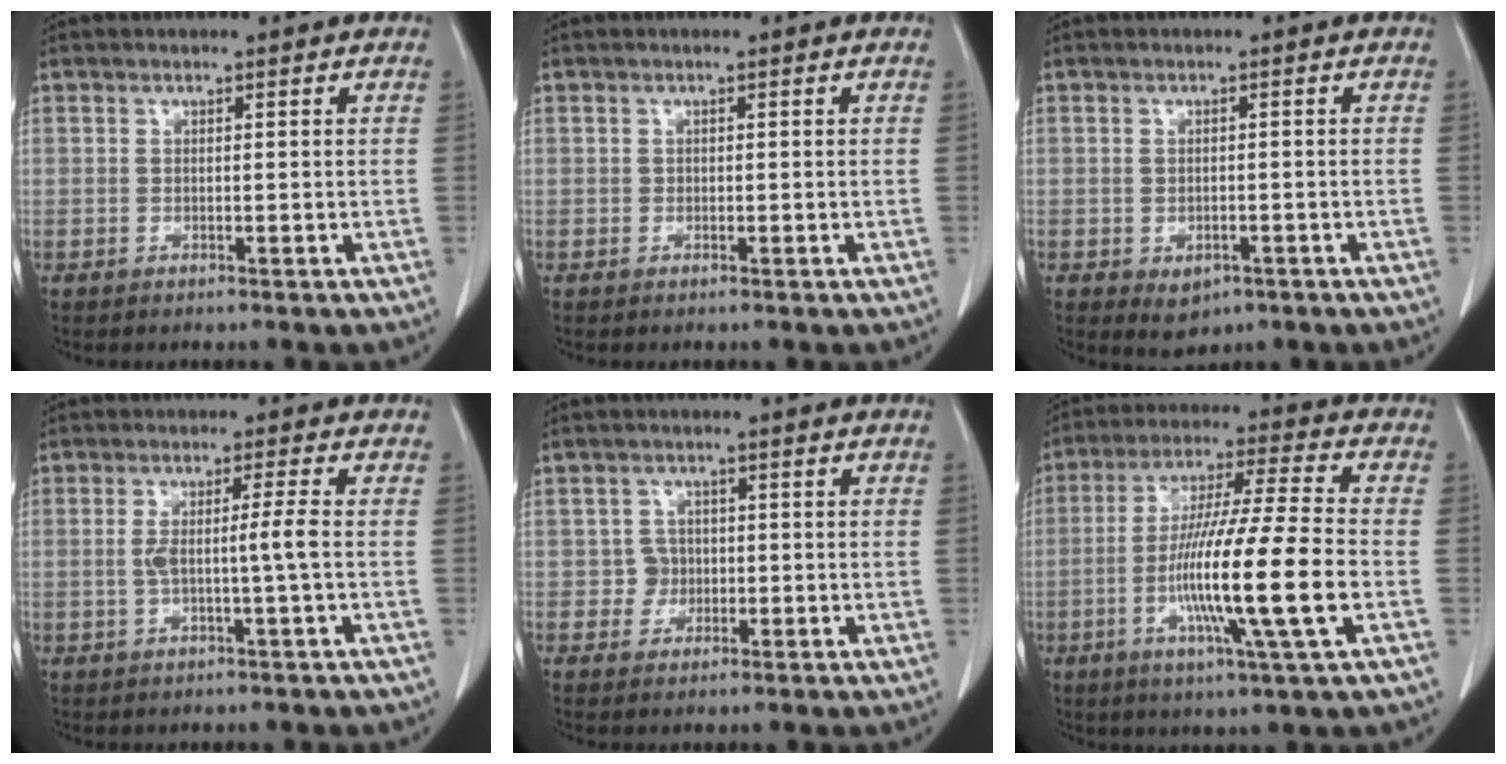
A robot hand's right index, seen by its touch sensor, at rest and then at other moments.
{"total": 0.0}
{"total": 3.0, "force": [-1.5, 2.0, 1.7], "torque": [-0.020, -0.002, -0.007]}
{"total": 4.0, "force": [-0.4, -0.7, 4.0], "torque": [-0.075, 0.004, -0.003]}
{"total": 2.4, "force": [-0.4, 2.4, 0.1], "torque": [0.008, 0.009, -0.007]}
{"total": 16.6, "force": [-3.9, -0.5, 16.1], "torque": [-0.301, -0.013, -0.077]}